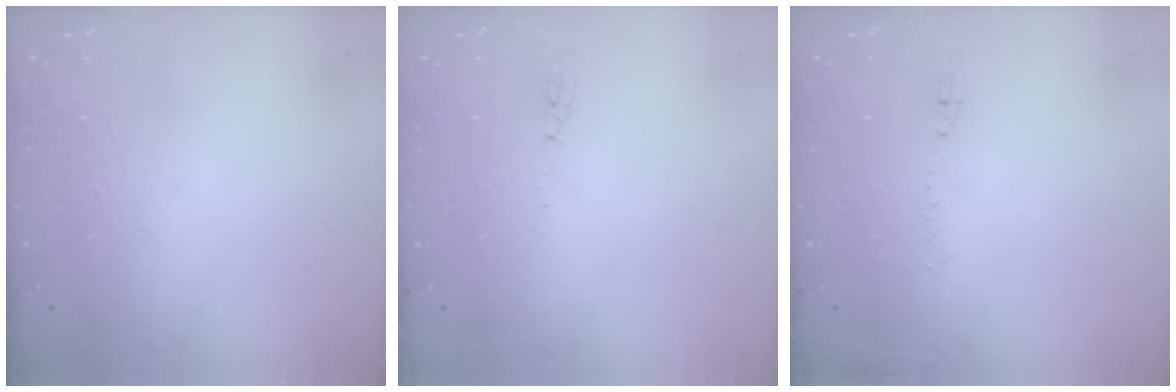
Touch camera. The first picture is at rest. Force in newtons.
{"total": 3.8, "press": 3.8, "slide": 0.8}
{"total": 6.2, "press": 6.0, "slide": 1.5}